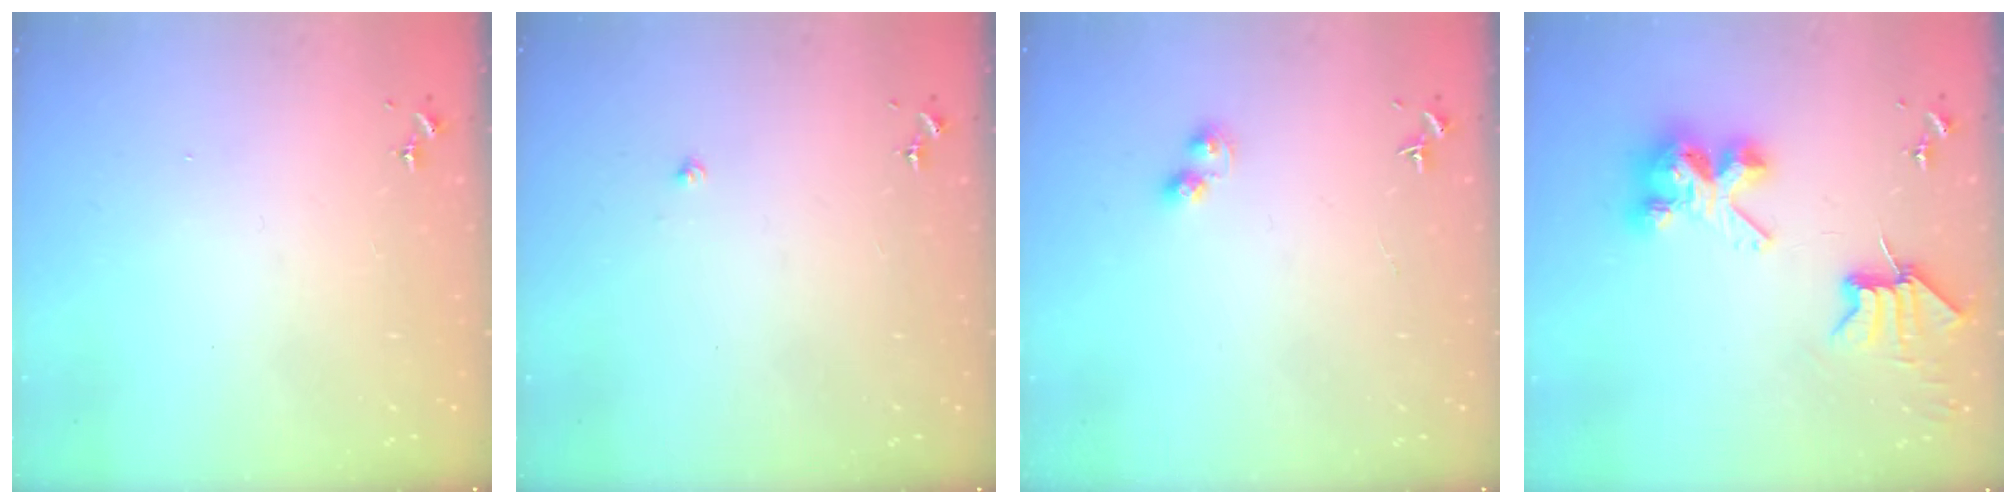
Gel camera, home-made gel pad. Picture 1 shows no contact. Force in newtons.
{"total": 1.4, "press": 1.4, "slide": 0.2}
{"total": 4.1, "press": 4.1, "slide": 0.4}
{"total": 8.6, "press": 8.5, "slide": 0.6}